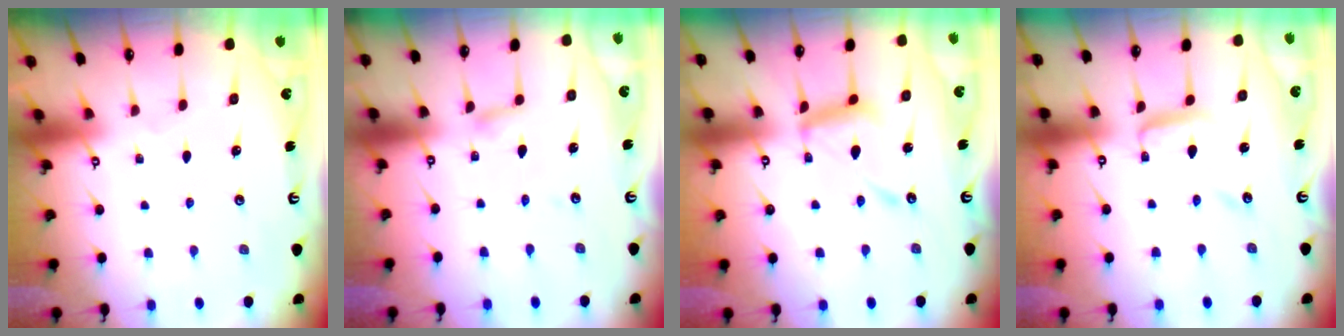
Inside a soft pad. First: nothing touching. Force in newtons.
{"total": 2.4, "press": 2.4, "slide": 0.2}
{"total": 11.8, "press": 11.8, "slide": 1.0}
{"total": 7.1, "press": 7.1, "slide": 0.3}